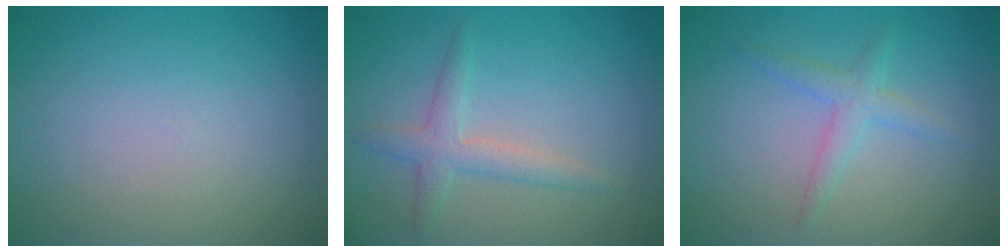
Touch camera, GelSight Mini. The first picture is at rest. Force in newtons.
{"total": 2.5, "press": 2.5, "slide": 0.1}
{"total": 2.0, "press": 2.0, "slide": 0.1}